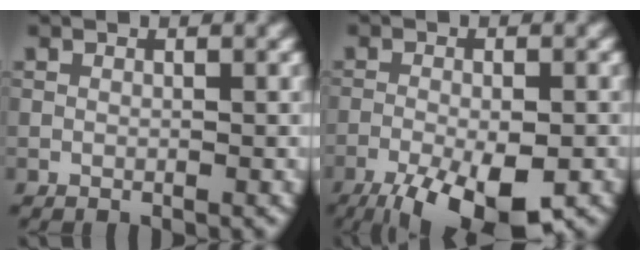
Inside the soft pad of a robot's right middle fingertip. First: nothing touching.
{"total": 9.6, "force": [-6.0, 3.0, 6.9], "torque": [-0.124, -0.027, -0.097]}